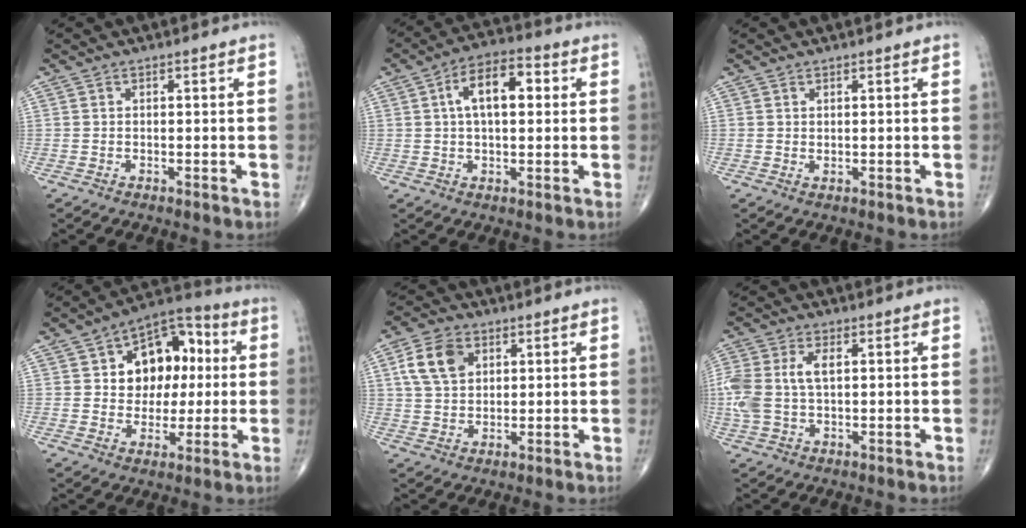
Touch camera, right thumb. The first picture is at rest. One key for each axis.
{"total": 10.1, "fx": 2.1, "fy": 5.2, "fz": 8.5, "tx": -0.130, "ty": 0.020, "tz": 0.028}
{"total": 0.5, "fx": 0.3, "fy": 0.2, "fz": 0.3, "tx": -0.003, "ty": -0.005, "tz": 0.006}
{"total": 14.9, "fx": 2.7, "fy": 10.6, "fz": 10.1, "tx": -0.091, "ty": 0.019, "tz": 0.037}
{"total": 8.6, "fx": 3.0, "fy": 6.0, "fz": 5.4, "tx": -0.089, "ty": -0.001, "tz": 0.056}
{"total": 9.7, "fx": 1.3, "fy": 5.6, "fz": 7.8, "tx": -0.199, "ty": 0.016, "tz": 0.030}